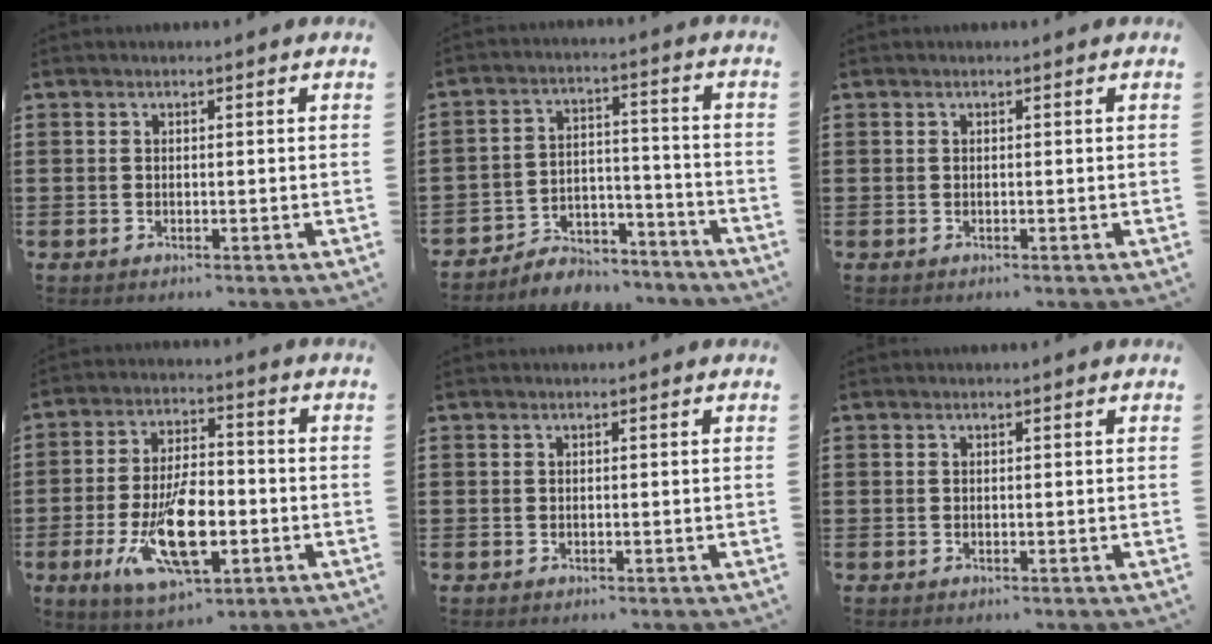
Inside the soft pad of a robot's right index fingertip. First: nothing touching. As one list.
[{"total": 5.1, "force": [-4.7, 1.8, 0.5], "torque": [-0.012, 0.014, -0.097]}, {"total": 0.0}, {"total": 13.3, "force": [-4.2, 5.6, 11.3], "torque": [-0.212, -0.016, -0.070]}, {"total": 0.0}, {"total": 0.0}]